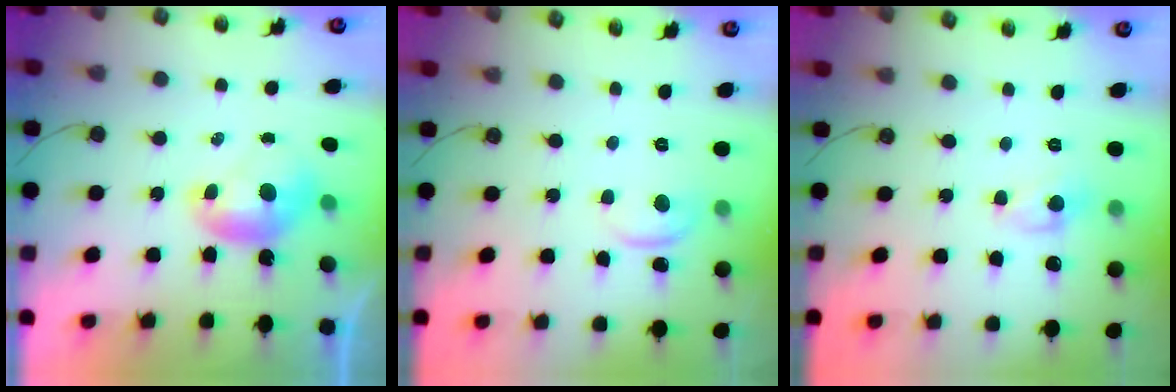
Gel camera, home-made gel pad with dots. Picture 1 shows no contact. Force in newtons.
{"total": 2.3, "press": 2.2, "slide": 0.4}
{"total": 1.5, "press": 1.5, "slide": 0.2}